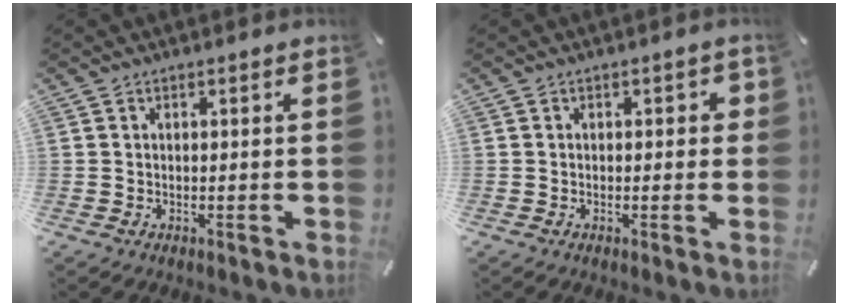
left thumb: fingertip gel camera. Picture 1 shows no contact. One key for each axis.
{"total": 1.8, "fx": -0.4, "fy": 1.2, "fz": 1.3, "tx": -0.017, "ty": 0.004, "tz": -0.010}